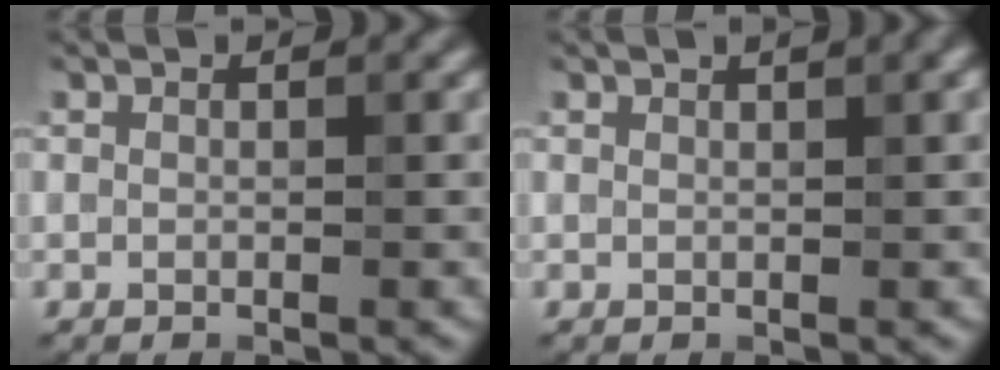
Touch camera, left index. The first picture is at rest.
{"total": 1.9, "force": [1.1, 0.6, 1.4], "torque": [-0.010, 0.001, 0.010]}